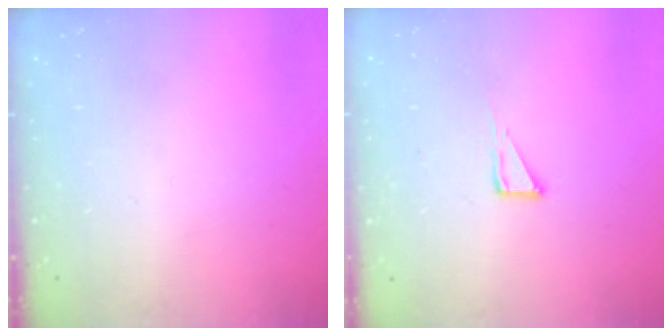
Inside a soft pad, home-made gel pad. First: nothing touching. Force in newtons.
{"total": 3.4, "press": 3.4, "slide": 0.3}